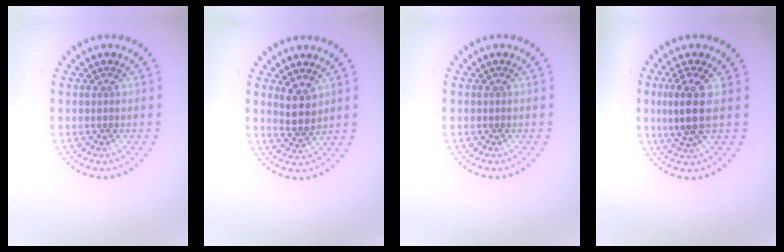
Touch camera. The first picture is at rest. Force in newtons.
{"total": 2.5, "press": 2.2, "slide": 1.2}
{"total": 0.0}
{"total": 3.4, "press": 3.1, "slide": 1.4}